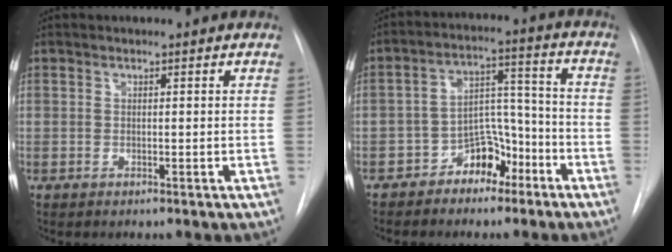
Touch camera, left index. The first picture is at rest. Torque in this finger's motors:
{"motor_torque": [0.31, 0.17, 0.05, 0.03]}